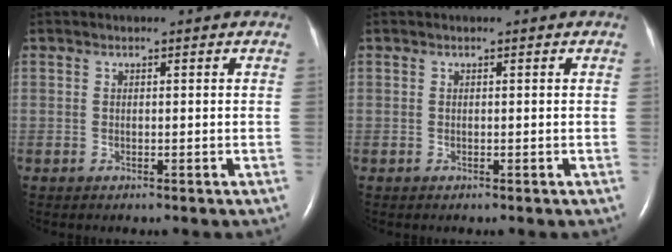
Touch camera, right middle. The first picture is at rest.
{"total": 0.0}